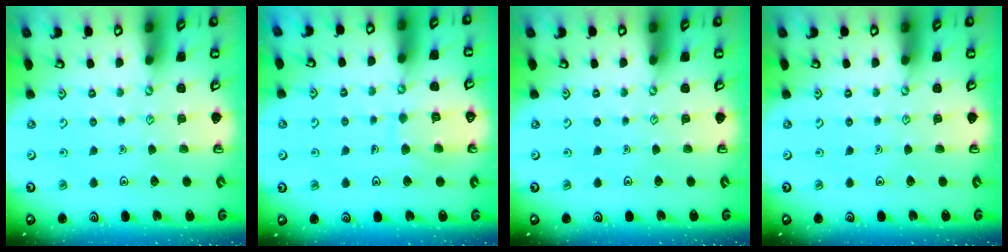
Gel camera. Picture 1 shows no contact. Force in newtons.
{"total": 7.8, "press": 7.7, "slide": 0.6}
{"total": 0.0}
{"total": 0.0}